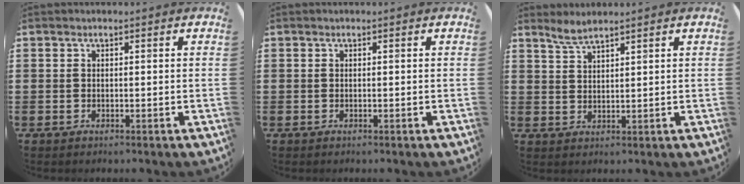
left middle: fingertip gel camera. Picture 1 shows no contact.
{"total": 0.0}
{"total": 2.6, "force": [2.5, 0.1, 0.8], "torque": [-0.019, 0.000, 0.047]}